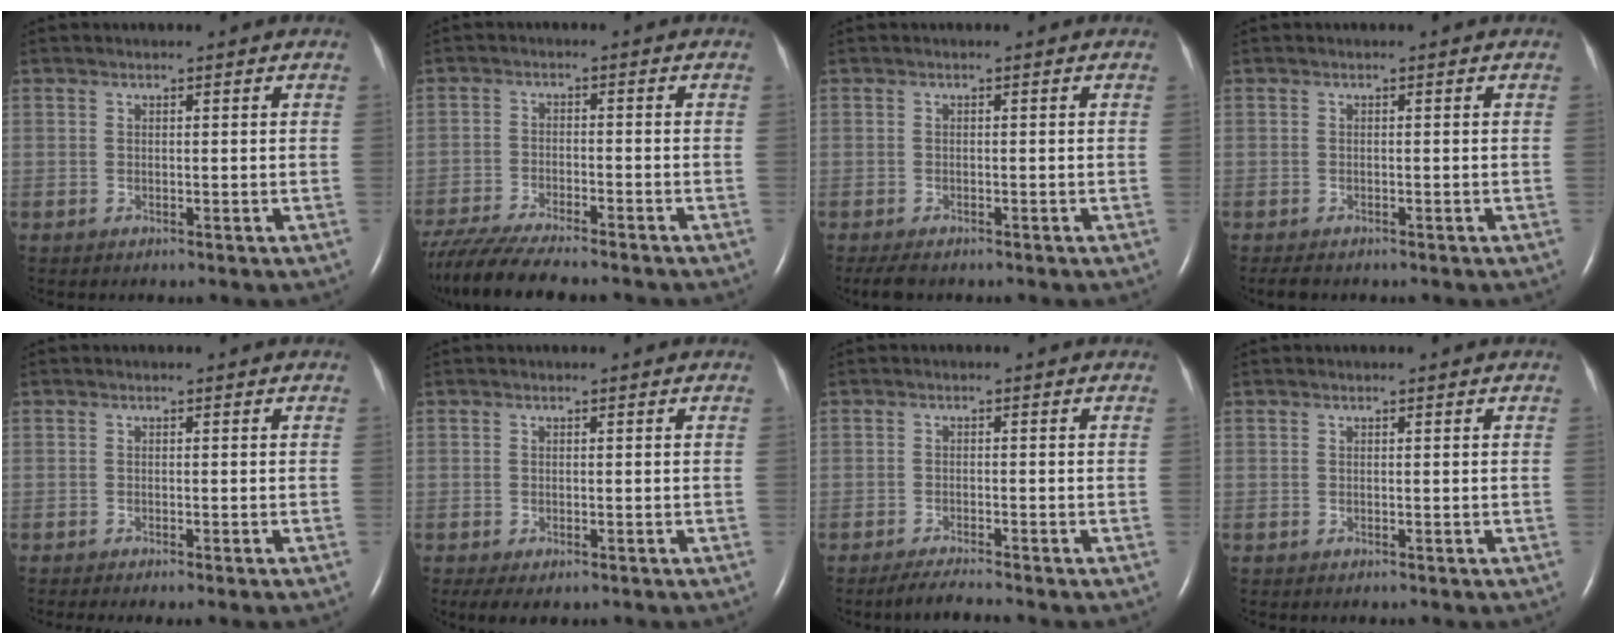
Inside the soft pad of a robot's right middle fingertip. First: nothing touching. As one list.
[{"total": 13.2, "force": [-11.3, 1.8, 6.5], "torque": [-0.114, -0.028, -0.177]}, {"total": 2.8, "force": [-2.2, 1.0, 1.5], "torque": [-0.031, -0.008, -0.031]}, {"total": 1.4, "force": [-1.2, 0.5, 0.6], "torque": [-0.016, -0.004, -0.016]}, {"total": 3.1, "force": [-2.6, -0.4, 1.7], "torque": [-0.019, 0.000, -0.034]}, {"total": 3.2, "force": [-2.1, 1.4, 2.0], "torque": [-0.036, -0.010, -0.026]}, {"total": 2.9, "force": [-2.7, -0.4, 1.0], "torque": [-0.030, -0.017, -0.047]}, {"total": 0.0}]